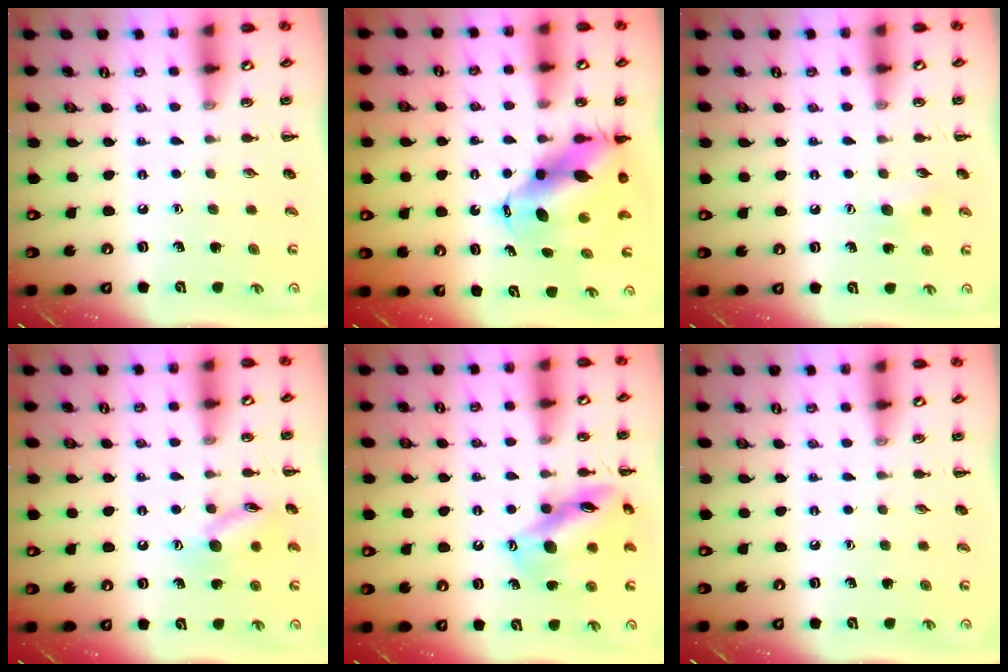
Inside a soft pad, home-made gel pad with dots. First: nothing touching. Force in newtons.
{"total": 10.5, "press": 10.2, "slide": 2.5}
{"total": 5.9, "press": 5.7, "slide": 1.4}
{"total": 10.5, "press": 10.5, "slide": 0.5}
{"total": 14.6, "press": 14.6, "slide": 1.4}
{"total": 0.0}